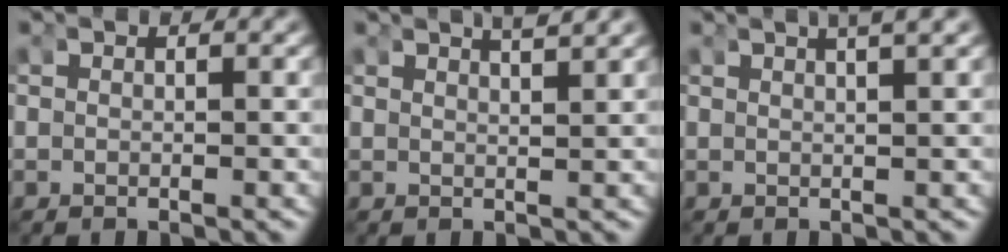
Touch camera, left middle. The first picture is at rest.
{"total": 2.9, "force": [2.4, -0.5, 1.6], "torque": [-0.019, -0.003, 0.046]}
{"total": 3.6, "force": [2.4, 0.1, 2.7], "torque": [-0.030, 0.011, 0.041]}